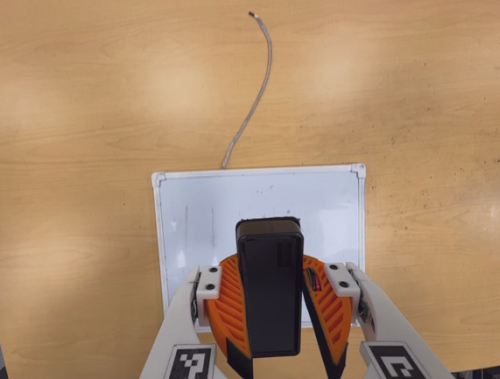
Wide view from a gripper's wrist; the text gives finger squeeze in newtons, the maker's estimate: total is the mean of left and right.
{"total": 9.8, "left": 10.0, "right": 9.5}